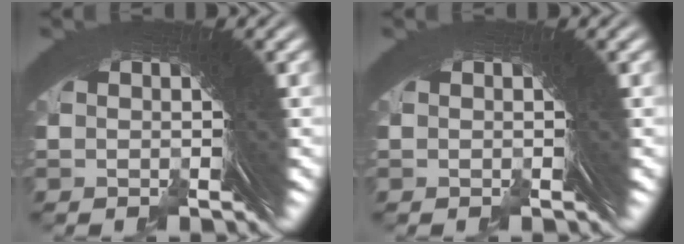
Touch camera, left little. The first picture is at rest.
{"total": 0.0}